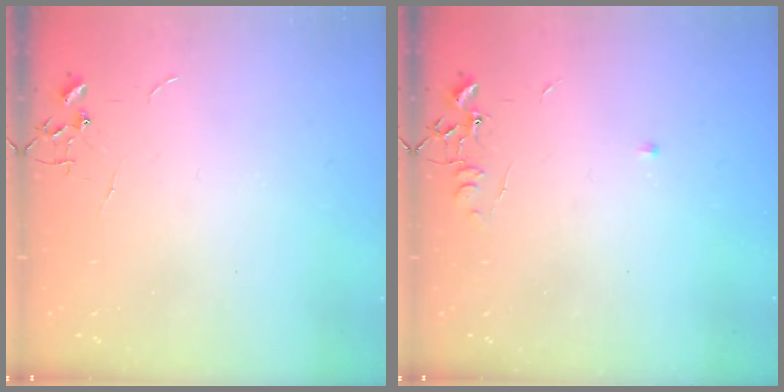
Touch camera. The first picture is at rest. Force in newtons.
{"total": 4.9, "press": 4.9, "slide": 0.6}